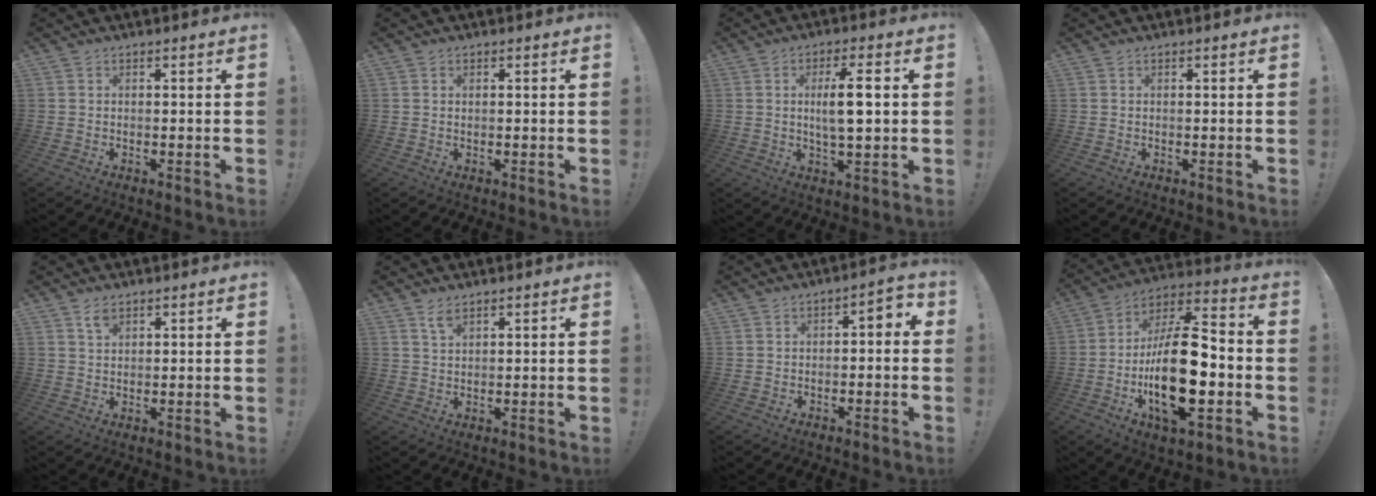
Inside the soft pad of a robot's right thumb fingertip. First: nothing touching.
{"total": 0.5, "force": [0.3, 0.4, 0.1], "torque": [-0.010, 0.005, 0.008]}
{"total": 8.8, "force": [1.2, 2.1, 8.5], "torque": [-0.152, -0.006, 0.013]}
{"total": 0.0}
{"total": 2.8, "force": [1.8, 1.2, 1.8], "torque": [-0.030, -0.007, 0.031]}
{"total": 2.9, "force": [1.9, 0.8, 2.0], "torque": [-0.034, -0.007, 0.033]}
{"total": 3.3, "force": [-1.9, 1.6, 2.2], "torque": [-0.023, 0.007, -0.040]}
{"total": 23.7, "force": [-5.1, 9.7, 21.0], "torque": [-0.394, 0.022, -0.082]}